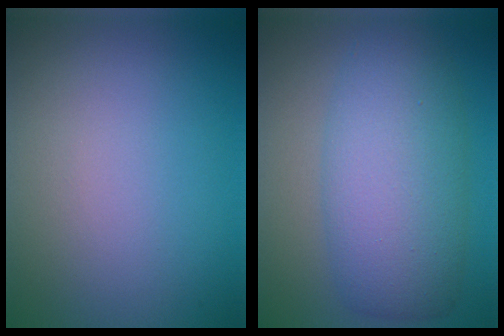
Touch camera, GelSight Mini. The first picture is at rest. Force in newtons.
{"total": 7.6, "press": 7.6, "slide": 0.2}